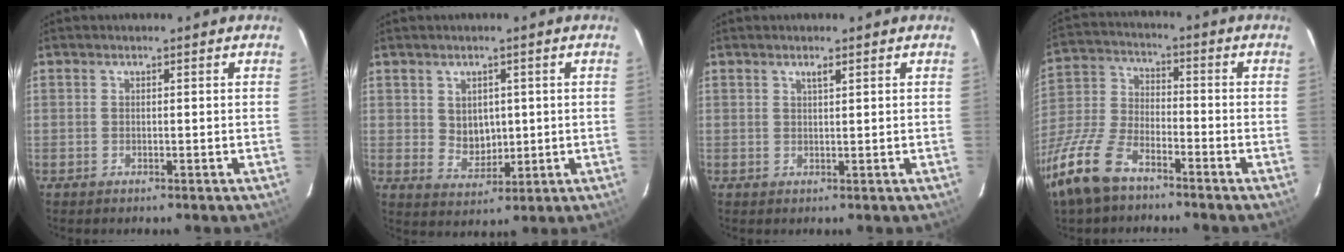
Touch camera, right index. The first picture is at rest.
{"total": 5.1, "force": [1.0, 4.2, 2.7], "torque": [-0.044, 0.002, 0.029]}
{"total": 1.3, "force": [0.8, 0.3, 0.9], "torque": [-0.016, 0.001, 0.015]}
{"total": 15.1, "force": [-10.4, 6.8, 8.7], "torque": [-0.211, -0.014, -0.210]}